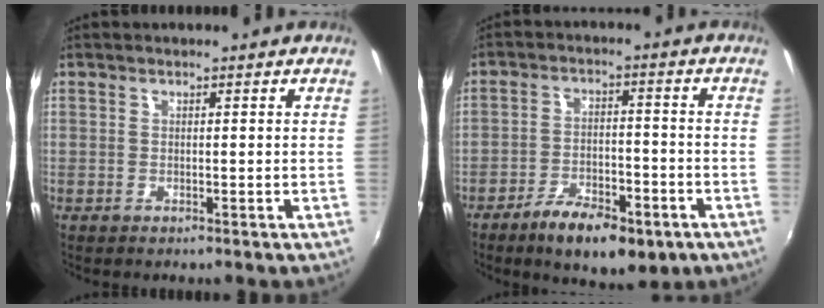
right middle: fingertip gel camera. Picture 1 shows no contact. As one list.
[{"total": 12.3, "force": [-7.7, 4.9, 8.2], "torque": [-0.155, -0.012, -0.116]}]